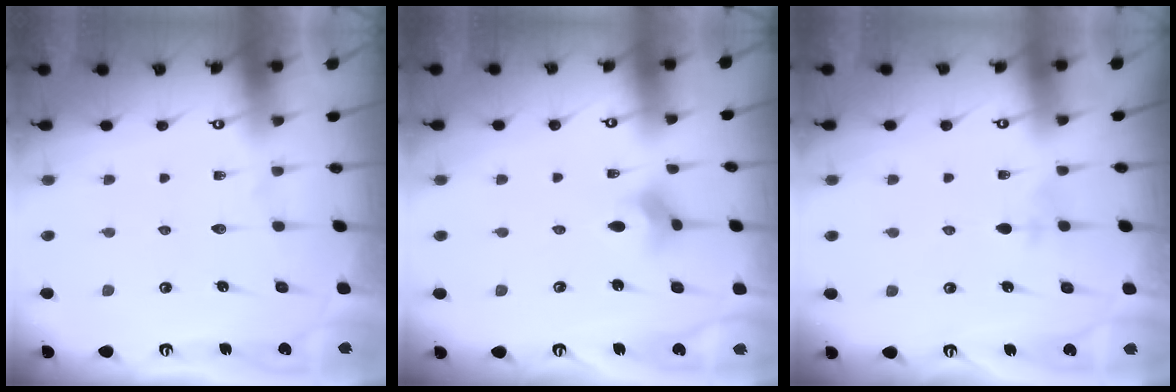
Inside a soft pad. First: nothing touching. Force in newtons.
{"total": 3.2, "press": 3.2, "slide": 0.6}
{"total": 1.9, "press": 1.9, "slide": 0.4}